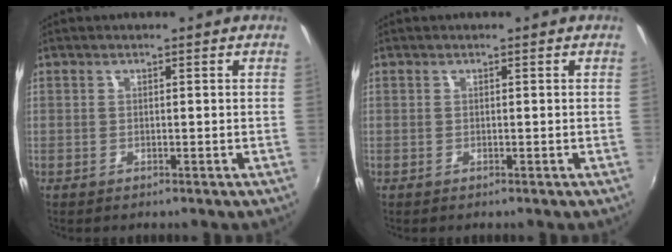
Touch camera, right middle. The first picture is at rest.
{"total": 0.0}